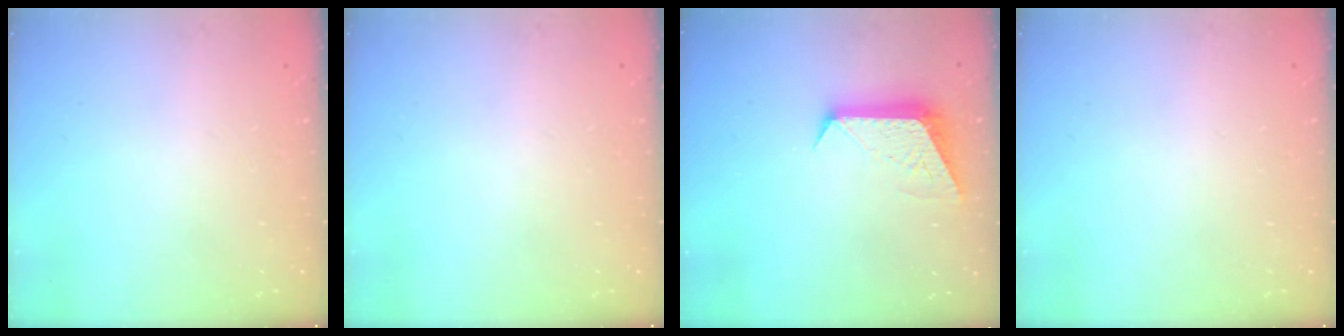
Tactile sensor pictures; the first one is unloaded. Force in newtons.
{"total": 0.0}
{"total": 9.6, "press": 9.6, "slide": 0.5}
{"total": 0.0}